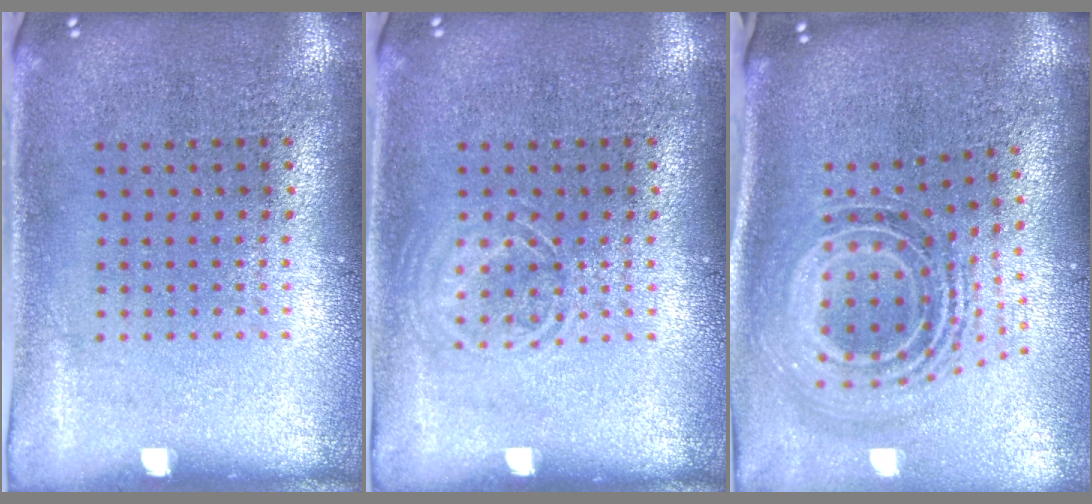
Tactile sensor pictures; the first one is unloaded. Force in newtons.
{"total": 1.6, "press": 1.6, "slide": 0.2}
{"total": 1.7, "press": 1.3, "slide": 1.1}